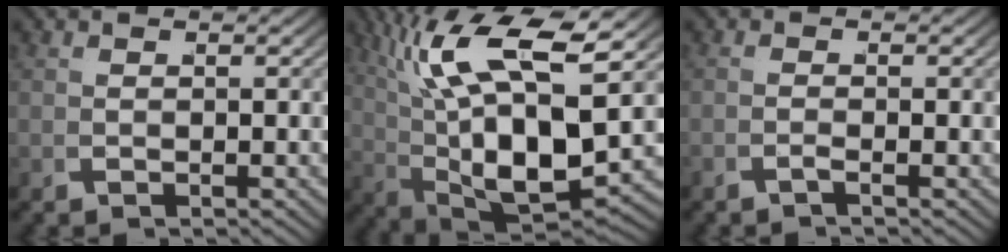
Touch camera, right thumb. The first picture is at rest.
{"total": 16.5, "force": [1.7, 9.3, 13.5], "torque": [-0.253, -0.033, 0.052]}
{"total": 0.8, "force": [-0.6, -0.2, 0.4], "torque": [-0.008, 0.001, -0.015]}